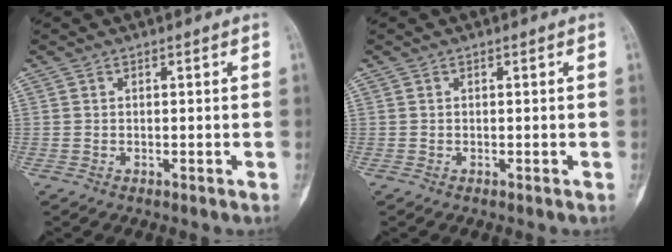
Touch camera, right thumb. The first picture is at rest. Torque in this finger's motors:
{"motor_torque": [0.00, 0.00, 0.02, -0.02, 0.00]}